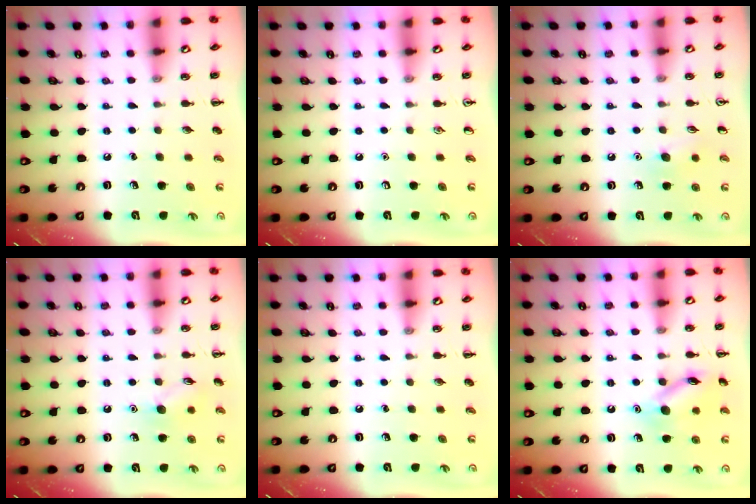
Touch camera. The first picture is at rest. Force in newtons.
{"total": 0.0}
{"total": 6.7, "press": 6.4, "slide": 2.1}
{"total": 7.3, "press": 7.2, "slide": 1.0}
{"total": 0.0}
{"total": 12.8, "press": 12.8, "slide": 0.7}